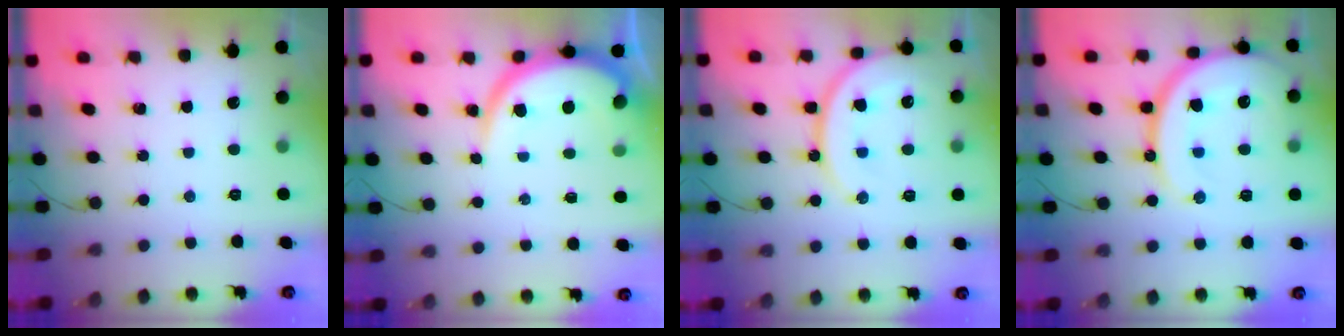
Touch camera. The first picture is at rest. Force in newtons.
{"total": 8.7, "press": 8.6, "slide": 1.0}
{"total": 15.6, "press": 15.5, "slide": 1.7}
{"total": 17.4, "press": 17.3, "slide": 1.8}